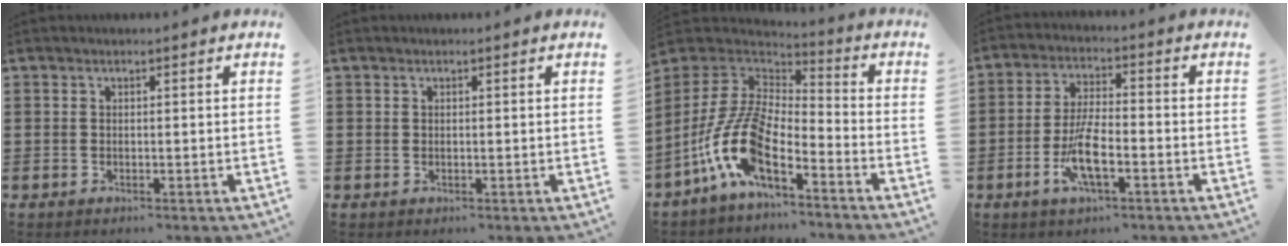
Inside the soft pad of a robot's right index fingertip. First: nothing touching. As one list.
[{"total": 0.0}, {"total": 12.5, "force": [-6.7, 4.9, 9.4], "torque": [-0.236, -0.013, -0.143]}, {"total": 7.8, "force": [-2.9, 2.3, 6.8], "torque": [-0.151, -0.012, -0.058]}]